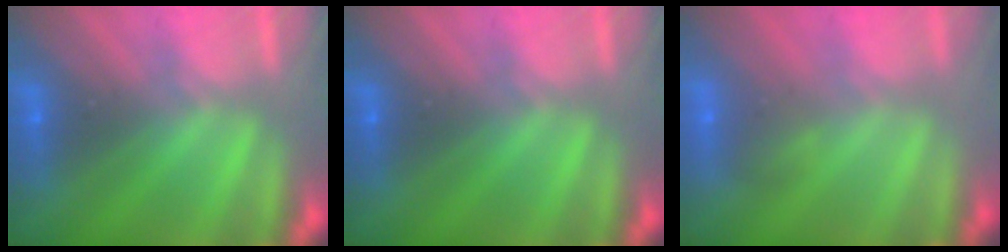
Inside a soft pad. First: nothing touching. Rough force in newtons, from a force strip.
{"total": 0.0}
{"total": 2.6}